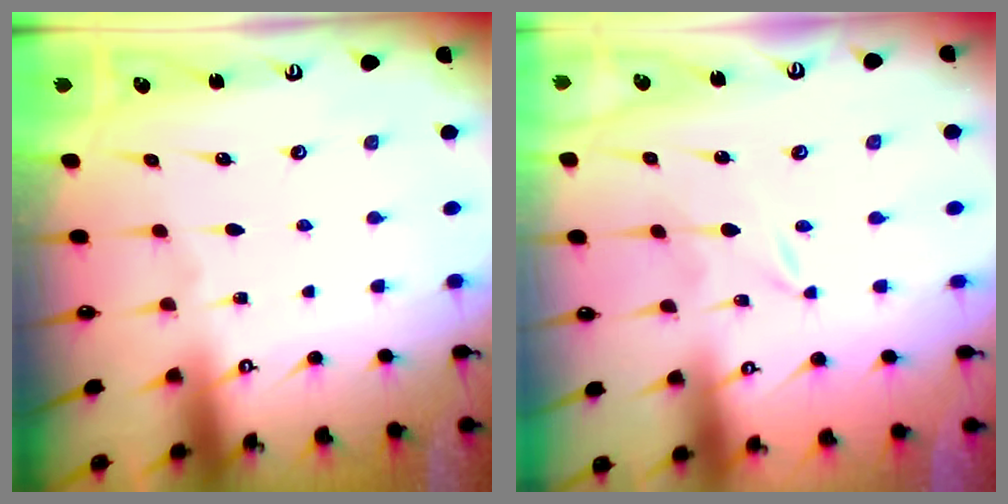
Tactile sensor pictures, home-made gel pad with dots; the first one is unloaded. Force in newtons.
{"total": 0.0}